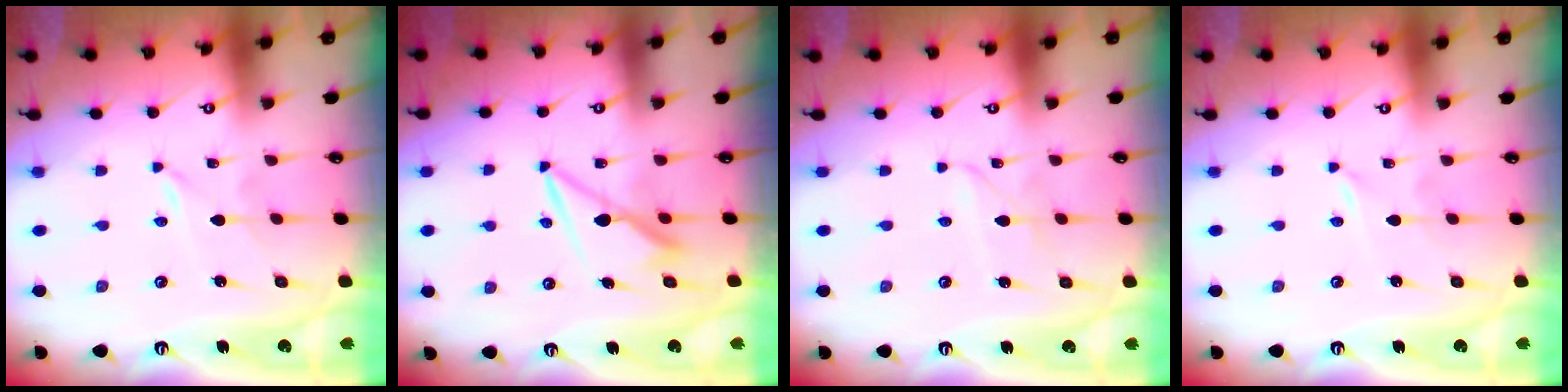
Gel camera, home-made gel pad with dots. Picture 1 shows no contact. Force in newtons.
{"total": 7.5, "press": 7.4, "slide": 1.0}
{"total": 2.4, "press": 2.4, "slide": 0.3}
{"total": 0.0}